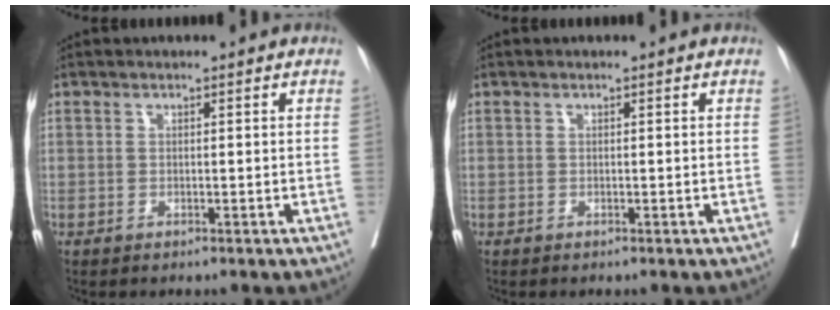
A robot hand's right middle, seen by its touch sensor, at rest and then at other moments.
{"total": 0.0}